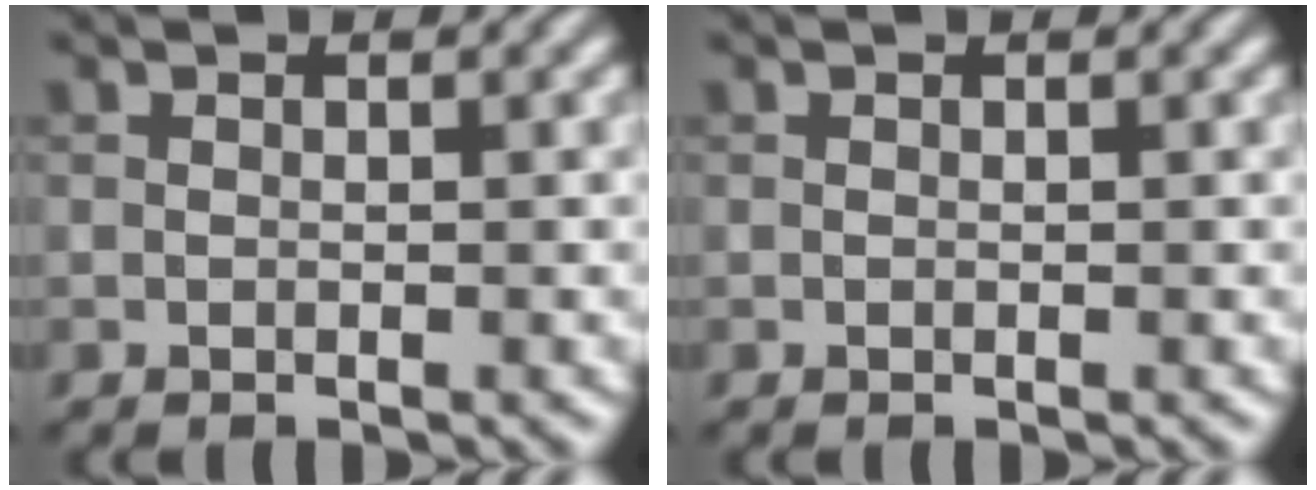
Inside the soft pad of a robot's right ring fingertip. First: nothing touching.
{"total": 0.0}